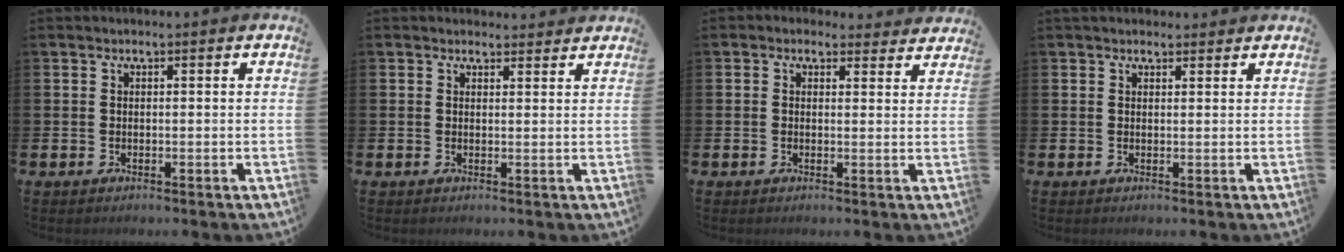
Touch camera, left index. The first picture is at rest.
{"total": 1.4, "force": [1.3, 0.5, -0.2], "torque": [0.010, -0.004, 0.023]}
{"total": 2.0, "force": [1.8, 0.9, 0.0], "torque": [0.009, -0.009, 0.029]}
{"total": 1.3, "force": [1.2, 0.6, 0.0], "torque": [0.004, 0.001, 0.020]}